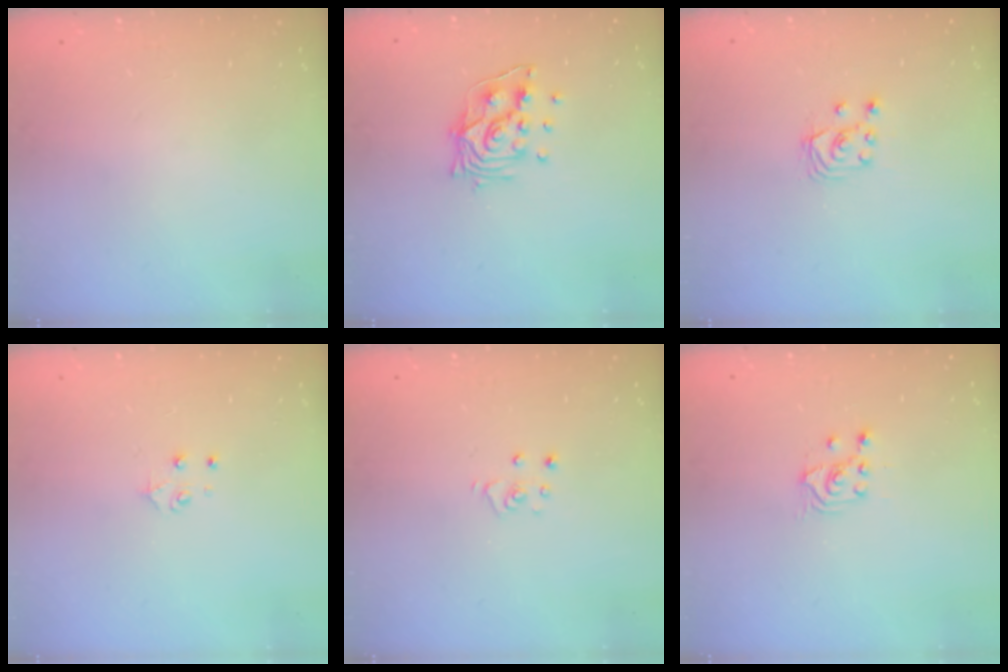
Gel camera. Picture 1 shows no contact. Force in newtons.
{"total": 11.1, "press": 11.1, "slide": 1.4}
{"total": 3.5, "press": 3.5, "slide": 0.4}
{"total": 3.7, "press": 3.7, "slide": 0.4}
{"total": 3.6, "press": 3.6, "slide": 0.2}
{"total": 2.5, "press": 2.4, "slide": 0.7}